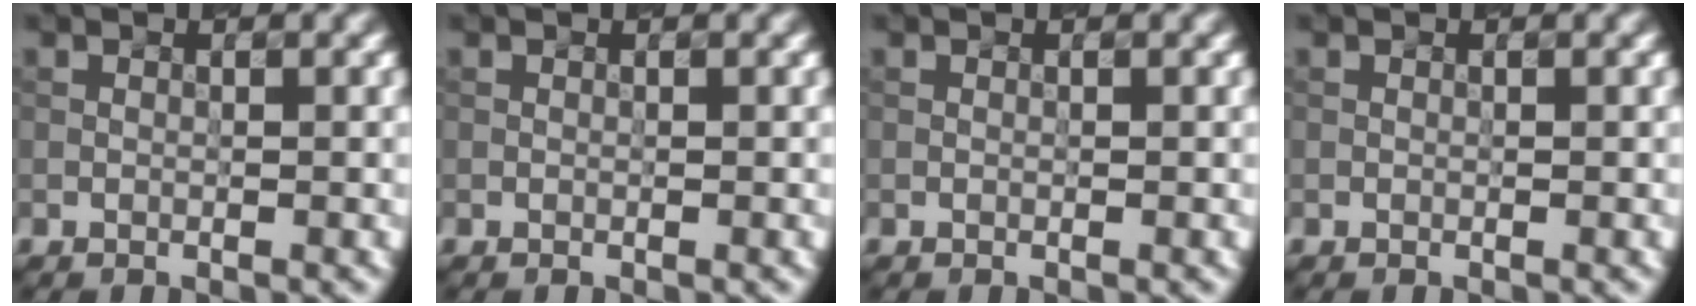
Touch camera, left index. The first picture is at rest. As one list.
[{"total": 0.0}, {"total": 0.0}, {"total": 0.0}]